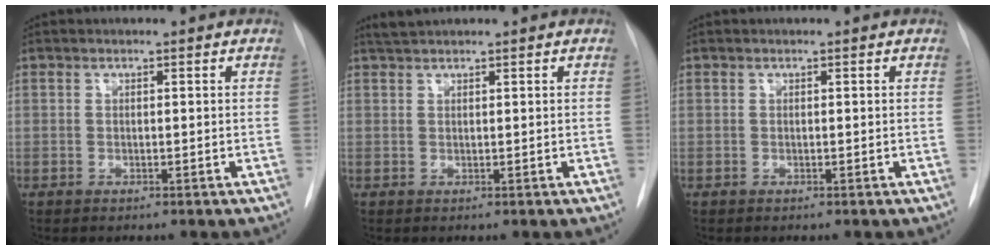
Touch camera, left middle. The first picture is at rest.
{"total": 1.6, "force": [1.5, -0.2, 0.4], "torque": [-0.013, 0.010, 0.033]}
{"total": 0.0}